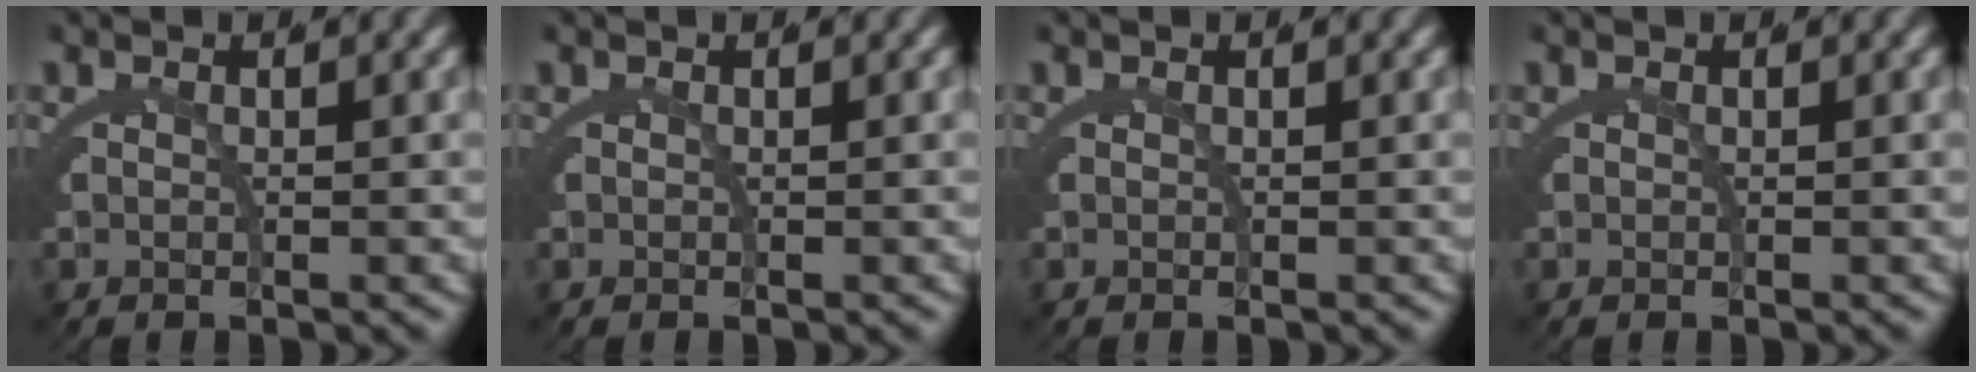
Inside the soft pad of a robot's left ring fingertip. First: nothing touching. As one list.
[{"total": 0.0}, {"total": 0.0}, {"total": 0.0}]